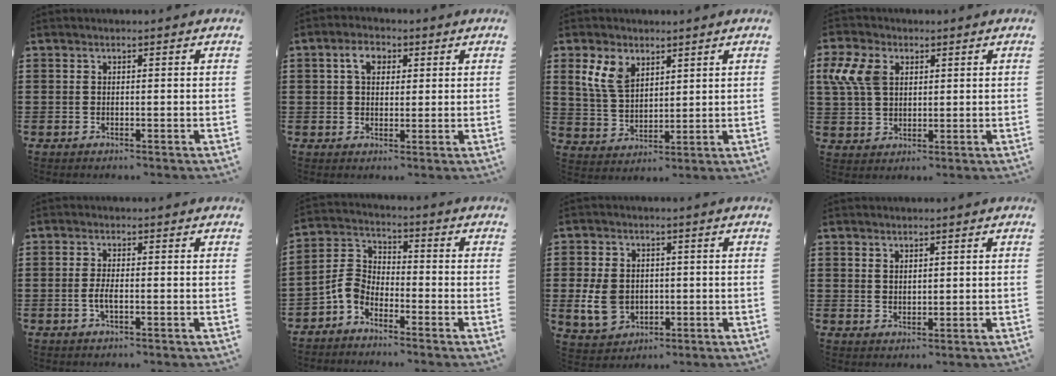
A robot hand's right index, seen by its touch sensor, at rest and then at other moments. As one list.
[{"total": 3.8, "force": [1.2, 2.6, 2.5], "torque": [-0.051, 0.010, 0.017]}, {"total": 6.5, "force": [3.4, 3.9, 3.8], "torque": [-0.106, 0.003, 0.060]}, {"total": 7.0, "force": [2.3, 4.8, 4.6], "torque": [-0.128, 0.009, 0.038]}, {"total": 2.4, "force": [-0.6, 0.7, 2.2], "torque": [-0.046, -0.001, -0.013]}, {"total": 4.5, "force": [-3.1, 2.7, 2.0], "torque": [-0.072, -0.002, -0.070]}, {"total": 7.0, "force": [-0.8, 5.6, 4.2], "torque": [-0.111, 0.005, -0.016]}, {"total": 1.5, "force": [1.4, 0.7, 0.2], "torque": [0.003, -0.003, 0.025]}]